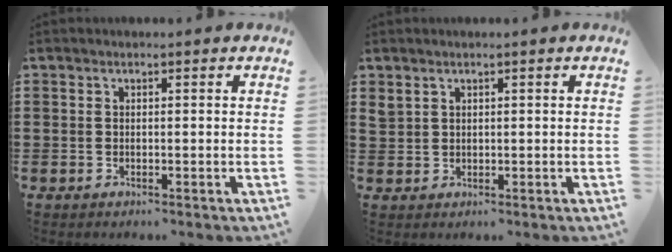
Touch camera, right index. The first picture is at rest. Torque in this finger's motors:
{"motor_torque": [0.42, 0.41, 0.01, 0.00]}